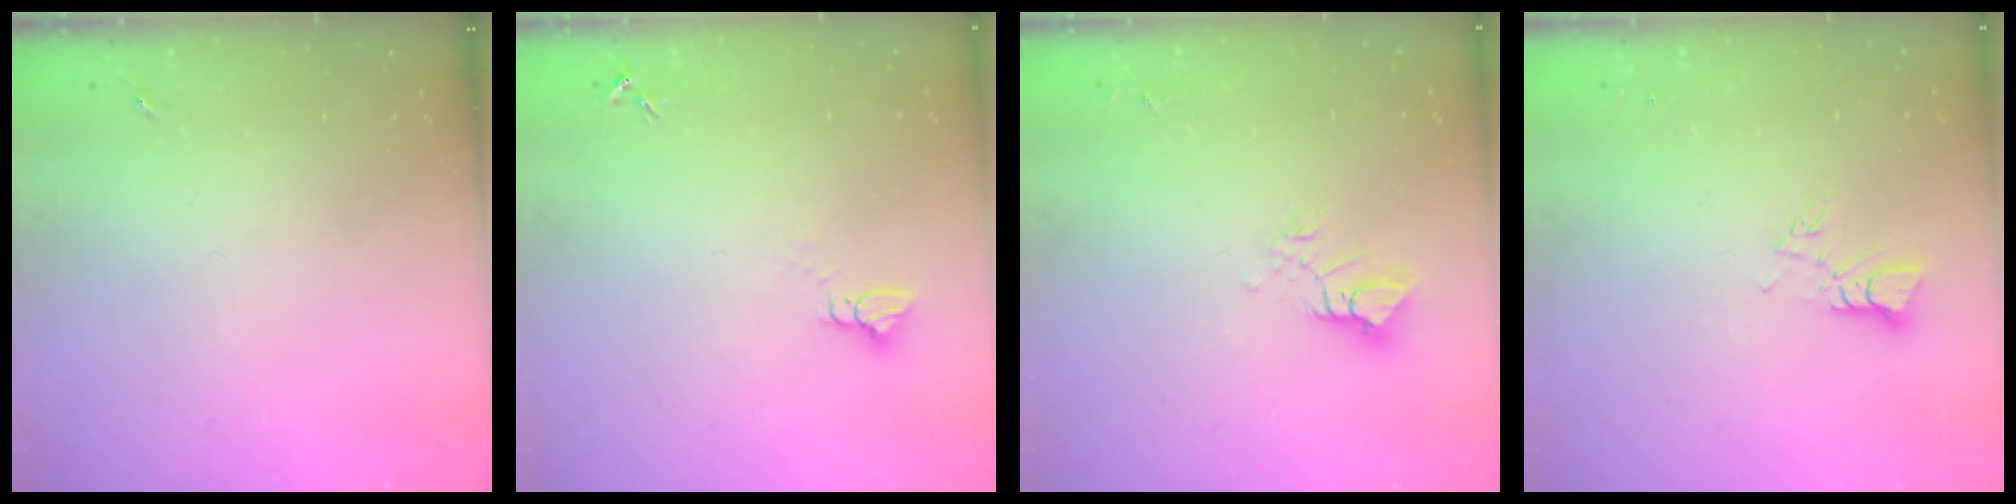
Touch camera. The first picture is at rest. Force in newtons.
{"total": 3.0, "press": 3.0, "slide": 0.1}
{"total": 7.4, "press": 7.4, "slide": 0.8}
{"total": 3.7, "press": 3.7, "slide": 0.4}